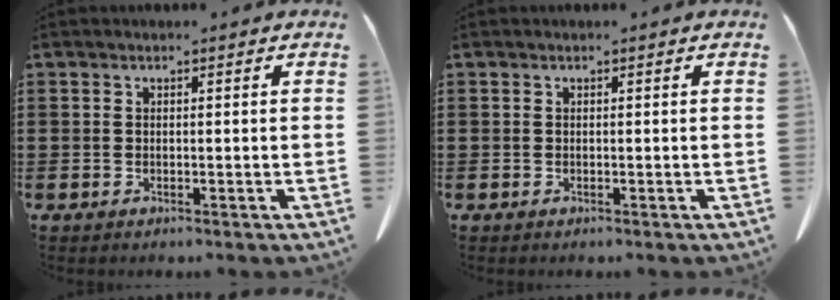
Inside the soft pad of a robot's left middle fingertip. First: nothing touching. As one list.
[{"total": 0.0}]